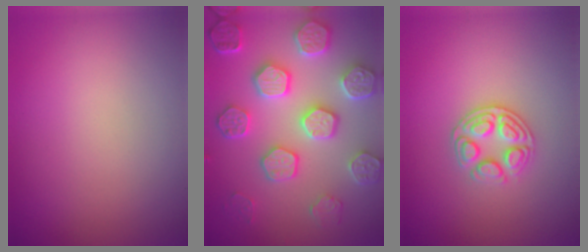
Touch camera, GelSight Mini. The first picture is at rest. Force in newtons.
{"total": 7.1, "press": 6.0, "slide": 3.8}
{"total": 3.0, "press": 2.8, "slide": 1.1}